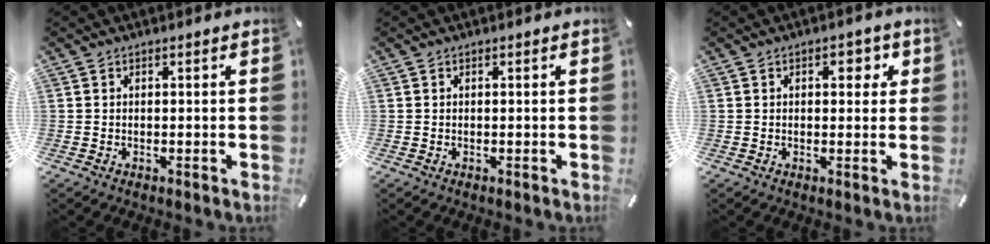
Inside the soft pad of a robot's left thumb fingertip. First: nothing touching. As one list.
[{"total": 0.0}, {"total": 3.4, "force": [1.1, 2.0, 2.5], "torque": [-0.021, -0.005, 0.009]}]